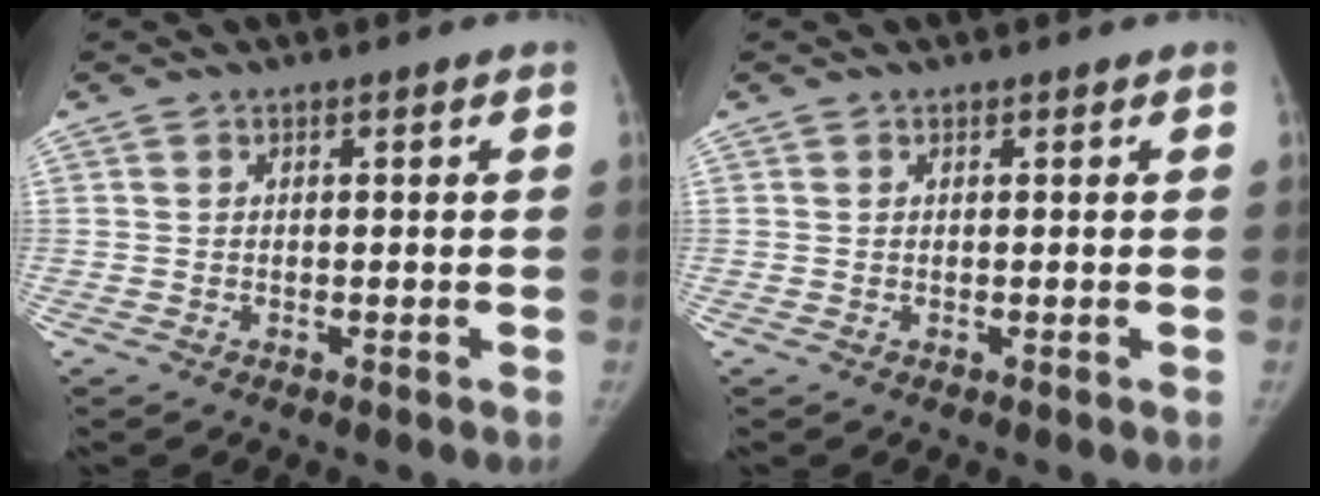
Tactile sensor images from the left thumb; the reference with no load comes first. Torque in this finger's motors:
{"motor_torque": [0.02, -0.02, 0.21, -0.21, 0.02]}